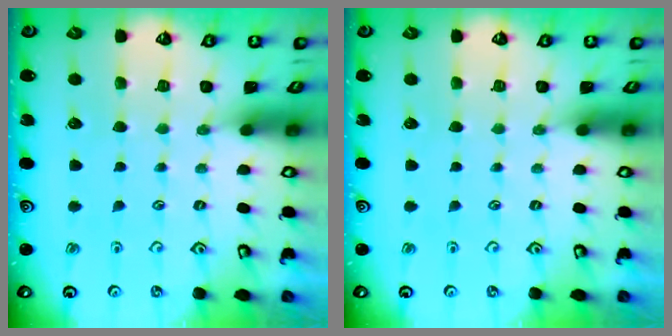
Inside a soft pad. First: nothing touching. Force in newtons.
{"total": 0.0}